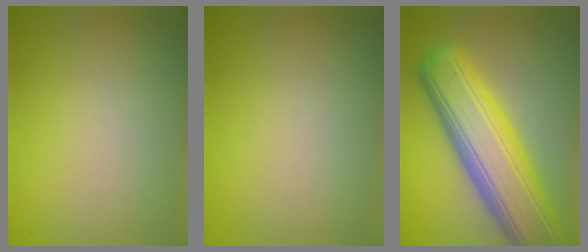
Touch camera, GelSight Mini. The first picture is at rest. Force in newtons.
{"total": 0.0}
{"total": 10.8, "press": 10.8, "slide": 0.4}